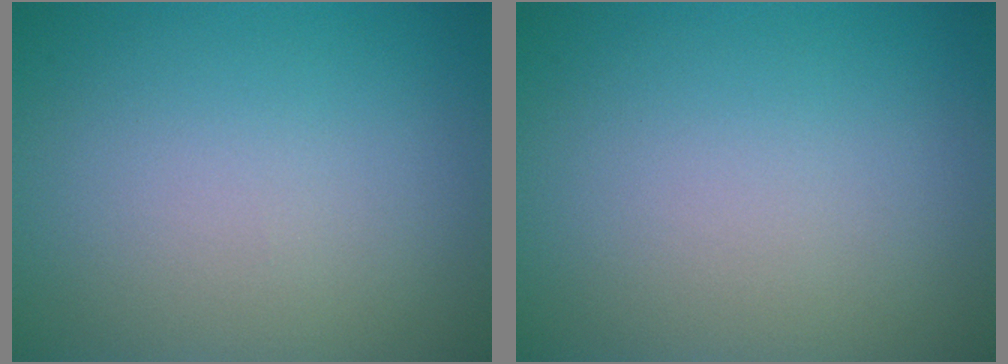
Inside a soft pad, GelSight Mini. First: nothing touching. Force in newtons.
{"total": 0.0}